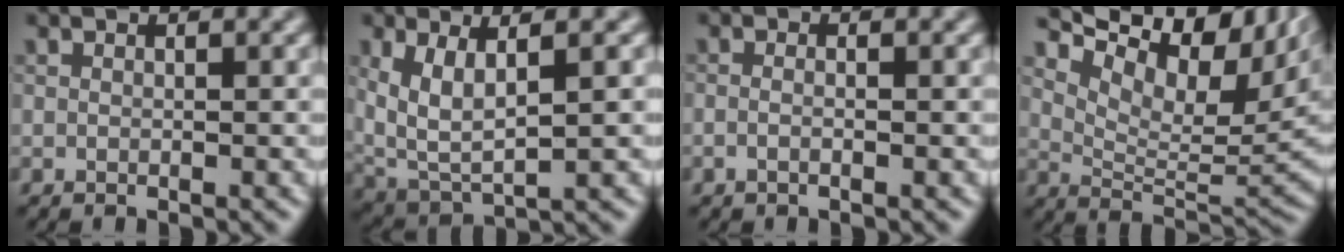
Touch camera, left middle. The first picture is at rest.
{"total": 5.6, "force": [1.7, 2.3, 4.7], "torque": [-0.110, -0.009, 0.037]}
{"total": 1.0, "force": [-0.3, 0.4, 0.9], "torque": [-0.012, -0.007, -0.012]}
{"total": 10.9, "force": [6.5, 4.0, 7.8], "torque": [-0.124, 0.008, 0.118]}